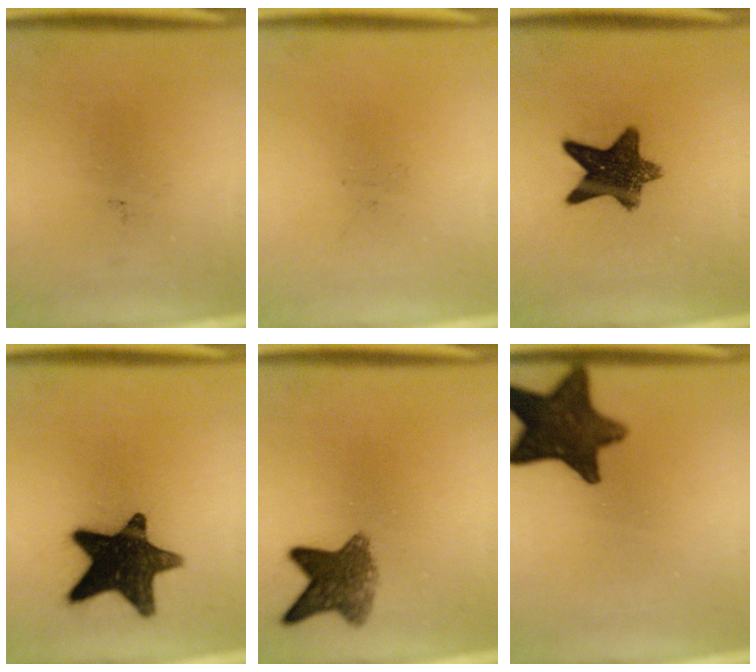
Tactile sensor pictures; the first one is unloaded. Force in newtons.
{"total": 0.0}
{"total": 10.7}
{"total": 15.9}
{"total": 6.8}
{"total": 14.0}